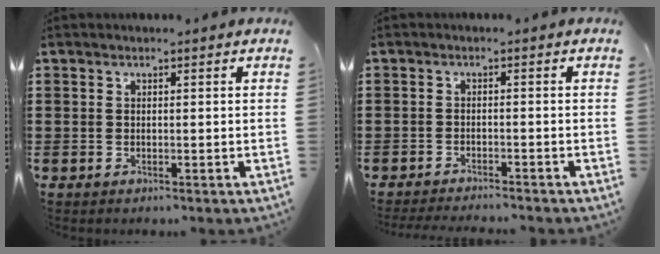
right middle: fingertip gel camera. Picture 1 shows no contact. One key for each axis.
{"total": 1.9, "fx": -1.8, "fy": -0.1, "fz": 0.2, "tx": -0.005, "ty": 0.002, "tz": -0.038}